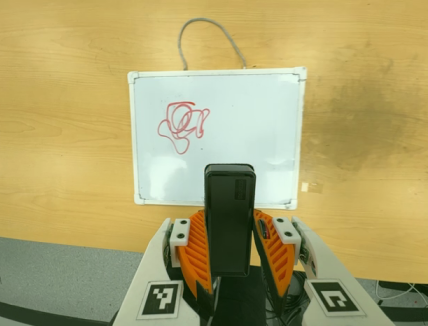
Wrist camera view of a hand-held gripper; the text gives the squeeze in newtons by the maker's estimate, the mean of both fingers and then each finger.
{"total": 3.5, "left": 2.0, "right": 5.0}